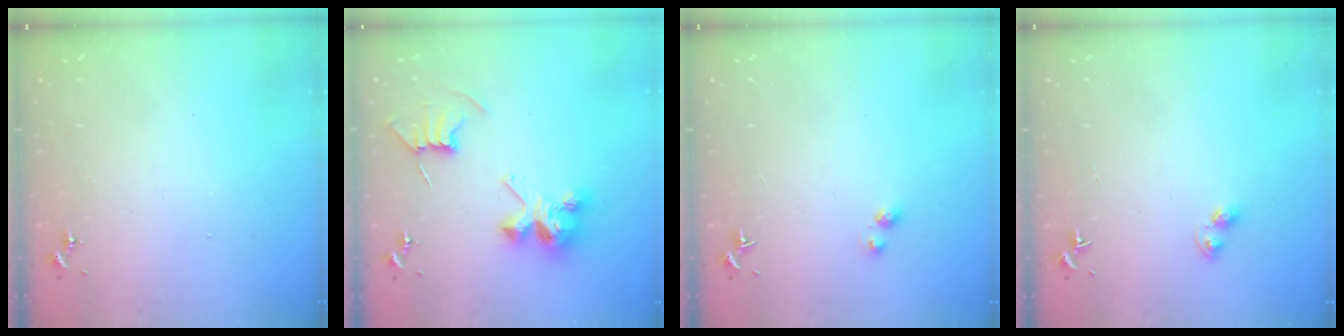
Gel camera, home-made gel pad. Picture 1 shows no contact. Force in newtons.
{"total": 10.5, "press": 10.5, "slide": 0.5}
{"total": 3.2, "press": 3.1, "slide": 0.6}
{"total": 3.5, "press": 3.4, "slide": 0.5}